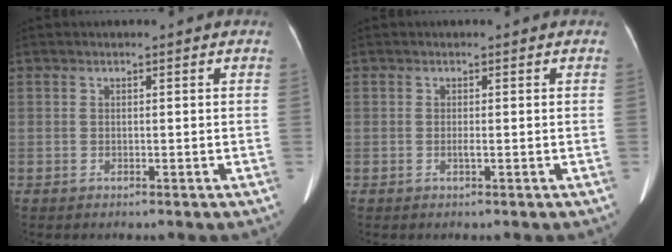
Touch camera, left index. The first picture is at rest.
{"total": 0.6, "force": [-0.2, 0.0, 0.5], "torque": [-0.013, 0.000, -0.003]}